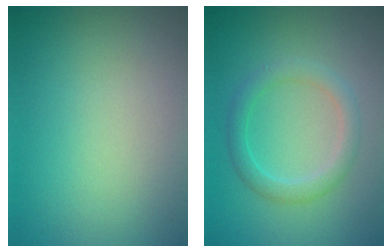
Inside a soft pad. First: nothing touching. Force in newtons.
{"total": 2.4, "press": 2.4, "slide": 0.1}